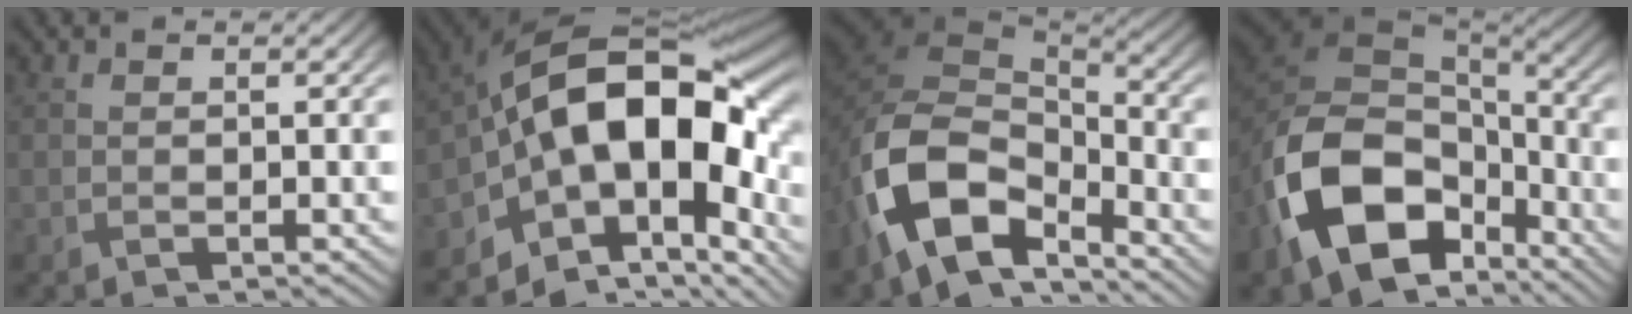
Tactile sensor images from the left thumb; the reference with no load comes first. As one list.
[{"total": 17.1, "force": [-2.7, 10.3, 13.4], "torque": [-0.205, 0.011, -0.057]}, {"total": 14.4, "force": [-6.9, 8.5, 9.3], "torque": [-0.217, -0.030, -0.127]}, {"total": 17.2, "force": [-6.2, 11.7, 11.0], "torque": [-0.273, -0.049, -0.097]}]